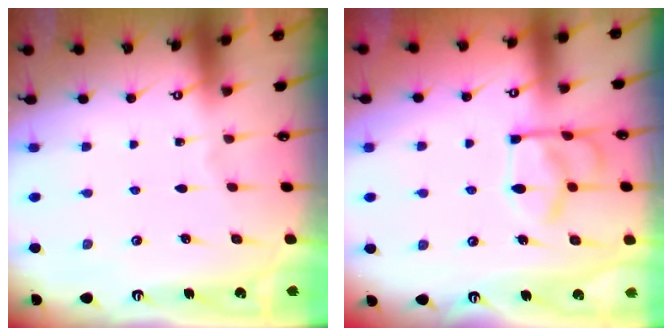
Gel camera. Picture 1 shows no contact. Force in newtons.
{"total": 12.2, "press": 12.2, "slide": 0.2}